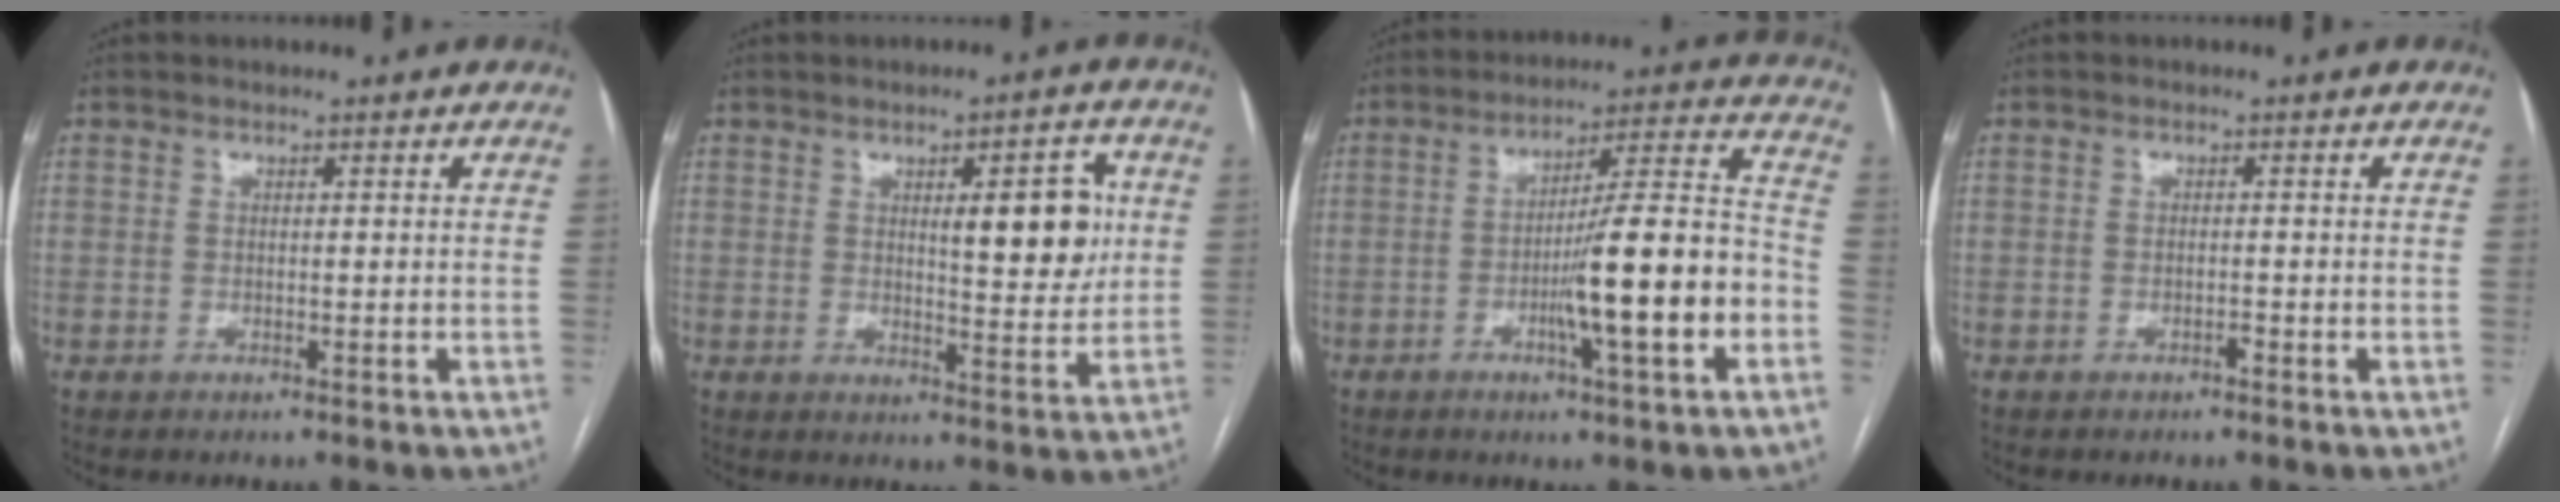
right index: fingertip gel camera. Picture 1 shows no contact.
{"total": 8.7, "force": [2.0, 2.4, 8.1], "torque": [-0.106, 0.003, 0.029]}
{"total": 16.2, "force": [-4.9, 0.5, 15.4], "torque": [-0.237, 0.007, -0.077]}
{"total": 0.7, "force": [-0.5, 0.2, 0.4], "torque": [-0.011, 0.000, -0.008]}